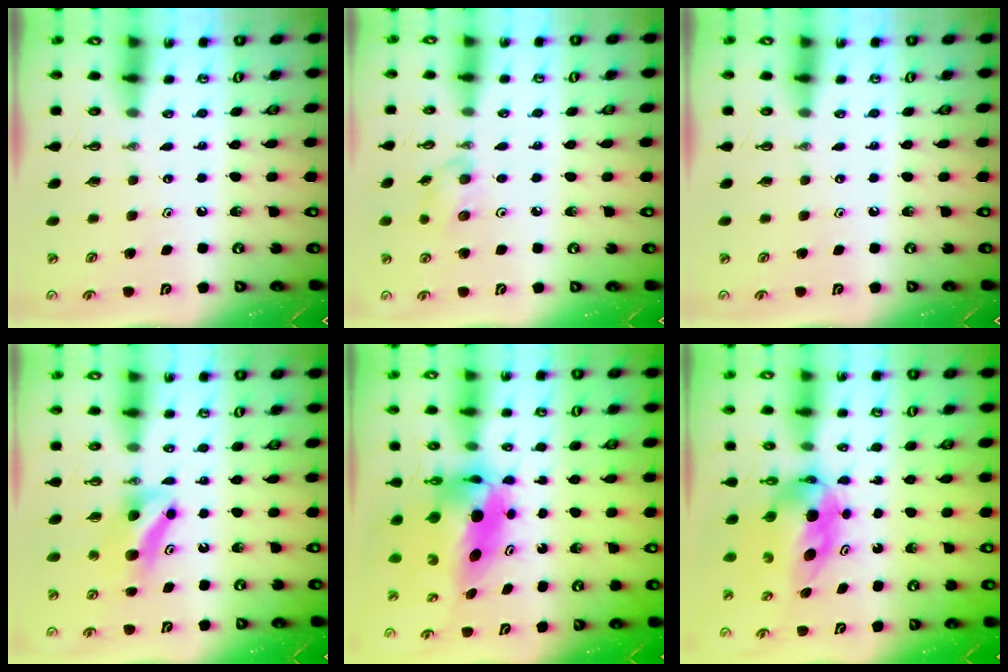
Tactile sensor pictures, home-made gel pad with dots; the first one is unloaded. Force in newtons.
{"total": 5.4, "press": 5.2, "slide": 1.5}
{"total": 0.0}
{"total": 7.0, "press": 6.9, "slide": 0.8}
{"total": 7.8, "press": 7.6, "slide": 1.6}
{"total": 5.7, "press": 5.5, "slide": 1.5}